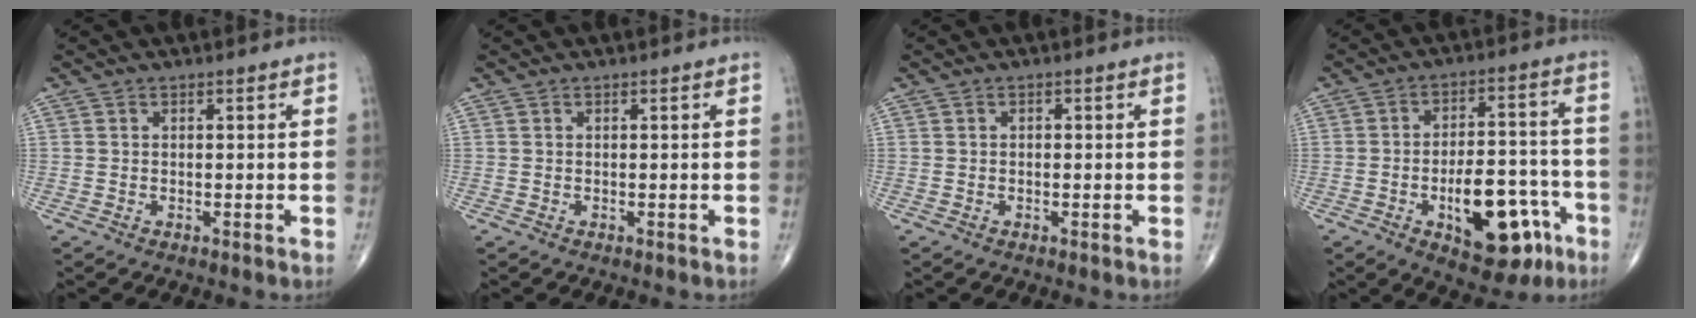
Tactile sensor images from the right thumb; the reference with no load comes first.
{"total": 0.0}
{"total": 0.7, "force": [0.0, 0.5, 0.5], "torque": [0.001, 0.002, -0.001]}
{"total": 16.4, "force": [-6.6, 8.0, 12.7], "torque": [-0.154, 0.043, -0.086]}